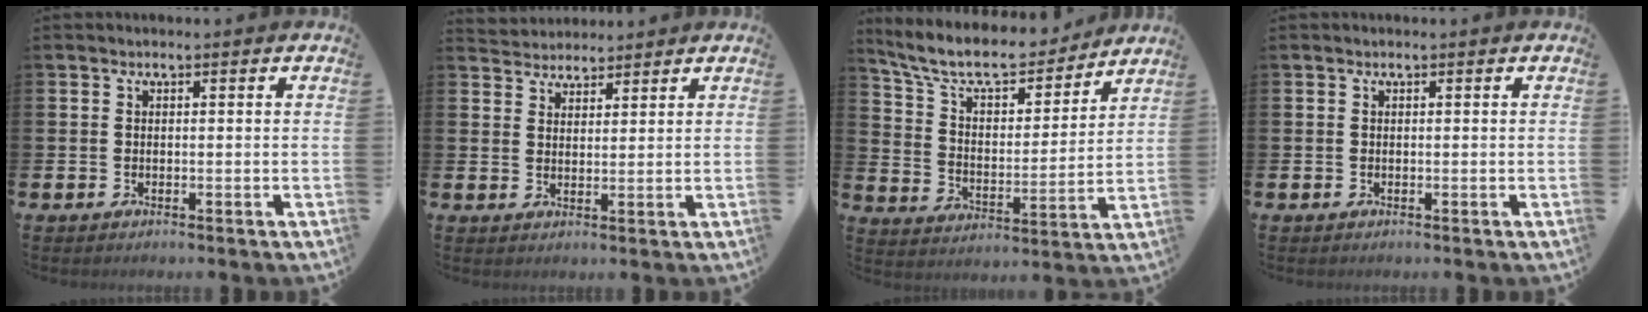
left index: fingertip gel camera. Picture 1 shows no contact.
{"total": 3.3, "force": [3.1, 1.0, -0.6], "torque": [0.002, -0.010, 0.057]}
{"total": 9.7, "force": [8.8, 2.8, 3.1], "torque": [-0.099, -0.057, 0.152]}
{"total": 0.0}